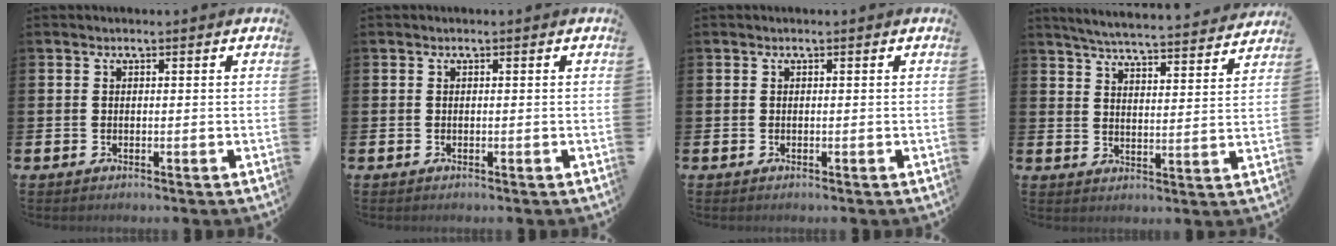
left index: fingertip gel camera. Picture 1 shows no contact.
{"total": 0.0}
{"total": 0.0}
{"total": 5.4, "force": [5.3, 0.1, 1.1], "torque": [-0.041, -0.043, 0.090]}